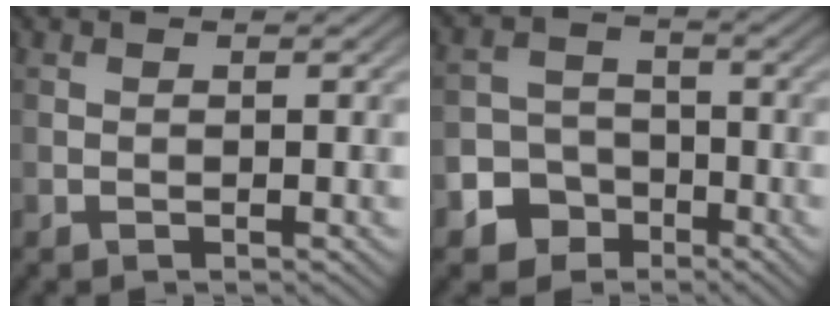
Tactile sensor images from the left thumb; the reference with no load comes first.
{"total": 5.2, "force": [-2.9, 4.0, 1.6], "torque": [-0.025, -0.004, -0.067]}